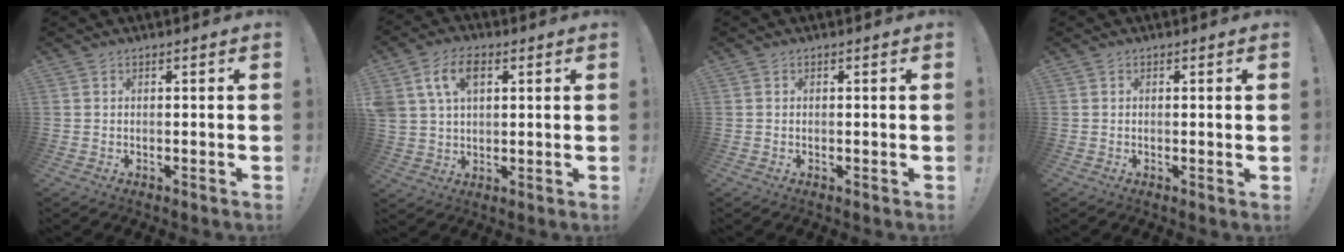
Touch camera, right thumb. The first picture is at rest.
{"total": 10.0, "force": [4.1, 6.4, 6.5], "torque": [-0.128, 0.011, 0.078]}
{"total": 0.0}
{"total": 0.8, "force": [0.3, -0.1, 0.8], "torque": [-0.010, -0.003, 0.004]}